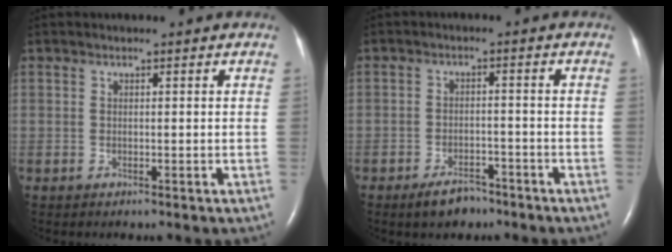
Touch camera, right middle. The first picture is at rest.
{"total": 4.4, "force": [-3.3, 2.0, 2.0], "torque": [-0.042, 0.000, -0.049]}